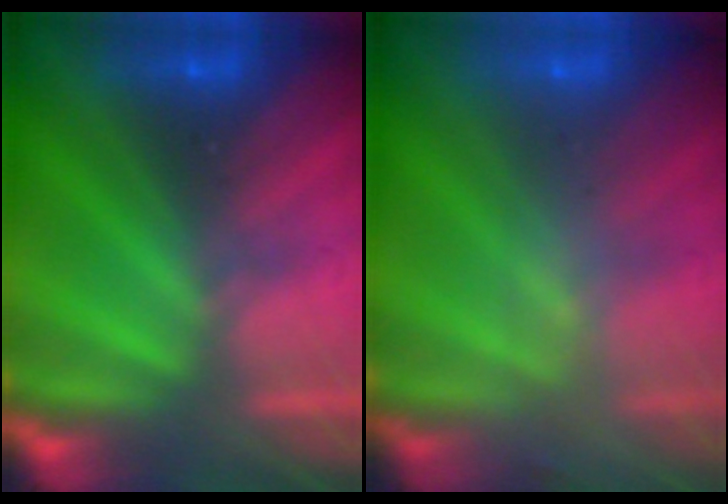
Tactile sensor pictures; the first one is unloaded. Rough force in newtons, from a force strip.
{"total": 2.3}